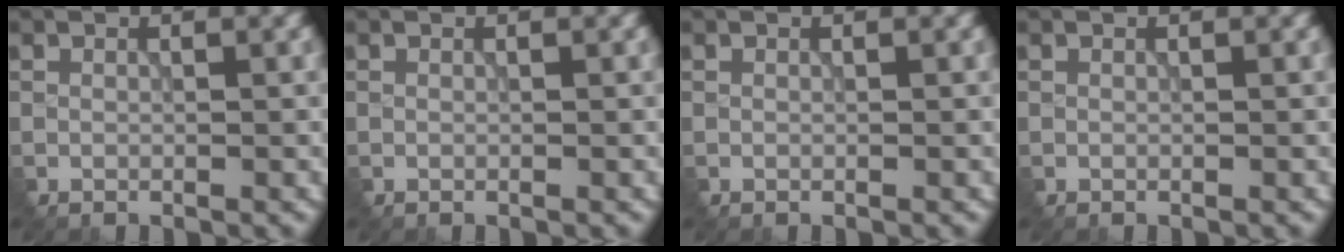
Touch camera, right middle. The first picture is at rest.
{"total": 0.0}
{"total": 0.0}
{"total": 0.0}